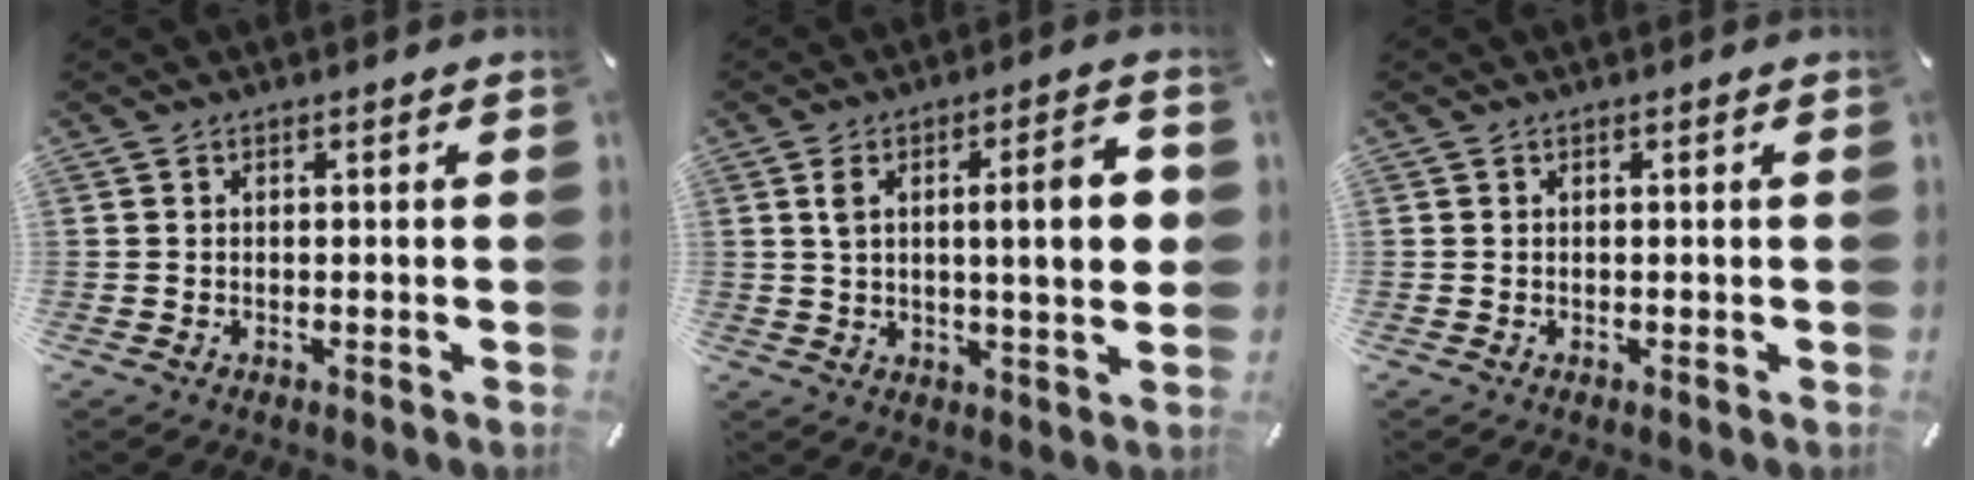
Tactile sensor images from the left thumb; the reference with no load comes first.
{"total": 12.6, "force": [1.9, 3.3, 12.0], "torque": [-0.176, -0.002, 0.023]}
{"total": 0.0}